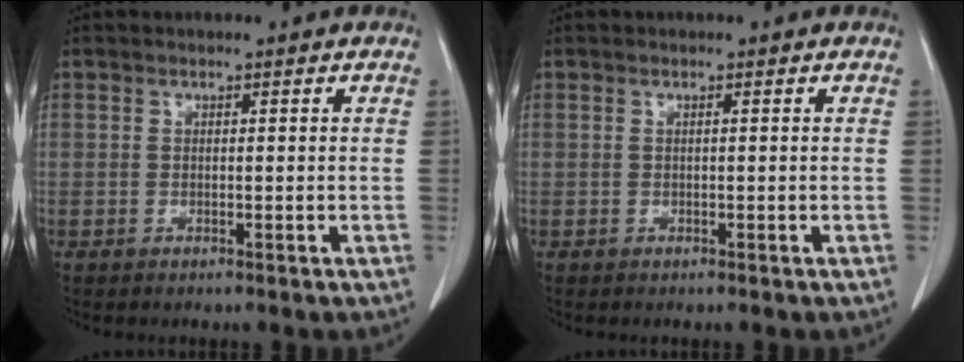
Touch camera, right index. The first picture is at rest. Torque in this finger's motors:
{"motor_torque": [0.12, -0.05, -0.05, 0.01]}